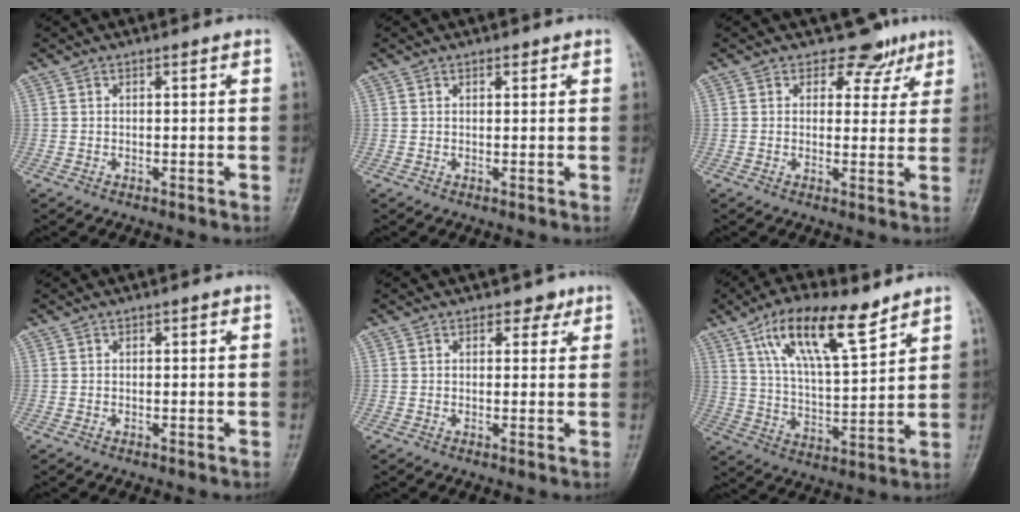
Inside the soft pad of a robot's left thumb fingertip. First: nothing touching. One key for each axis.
{"total": 0.6, "fx": 0.5, "fy": 0.3, "fz": 0.0, "tx": 0.002, "ty": -0.005, "tz": 0.004}
{"total": 4.8, "fx": 3.5, "fy": 3.2, "fz": 0.3, "tx": 0.025, "ty": -0.021, "tz": 0.038}
{"total": 0.7, "fx": 0.2, "fy": 0.4, "fz": 0.6, "tx": -0.005, "ty": 0.001, "tz": 0.002}
{"total": 2.0, "fx": 1.4, "fy": 1.4, "fz": 0.5, "tx": 0.010, "ty": -0.007, "tz": 0.013}
{"total": 15.8, "fx": 9.5, "fy": 5.2, "fz": 11.5, "tx": -0.180, "ty": -0.039, "tz": 0.173}